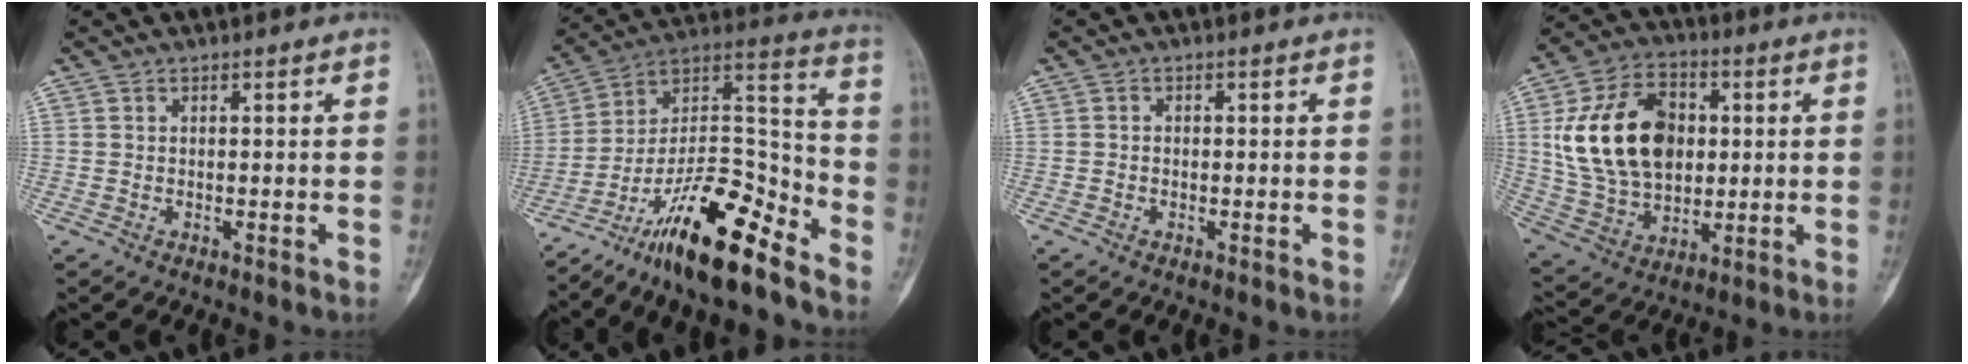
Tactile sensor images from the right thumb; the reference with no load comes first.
{"total": 20.4, "force": [-14.2, 5.4, 13.6], "torque": [-0.222, 0.103, -0.245]}
{"total": 0.5, "force": [-0.2, 0.5, 0.1], "torque": [0.005, 0.003, -0.008]}
{"total": 20.5, "force": [3.1, 14.1, 14.6], "torque": [-0.243, 0.007, 0.065]}